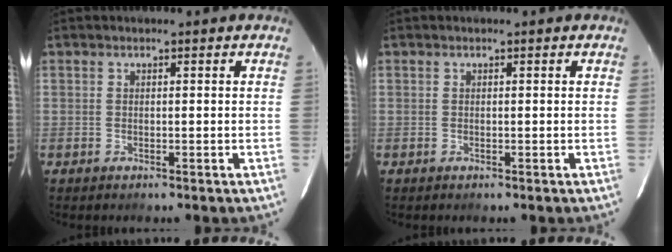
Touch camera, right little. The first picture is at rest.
{"total": 0.0}